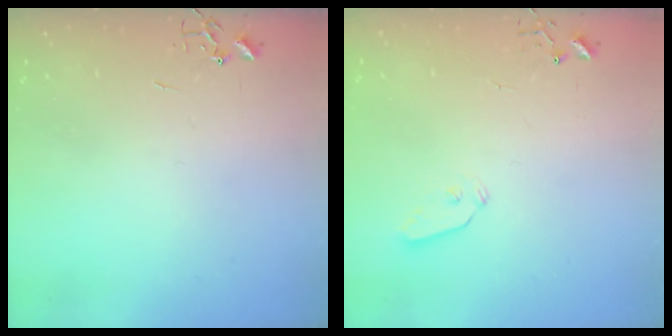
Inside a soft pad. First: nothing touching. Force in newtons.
{"total": 4.3, "press": 4.3, "slide": 0.3}